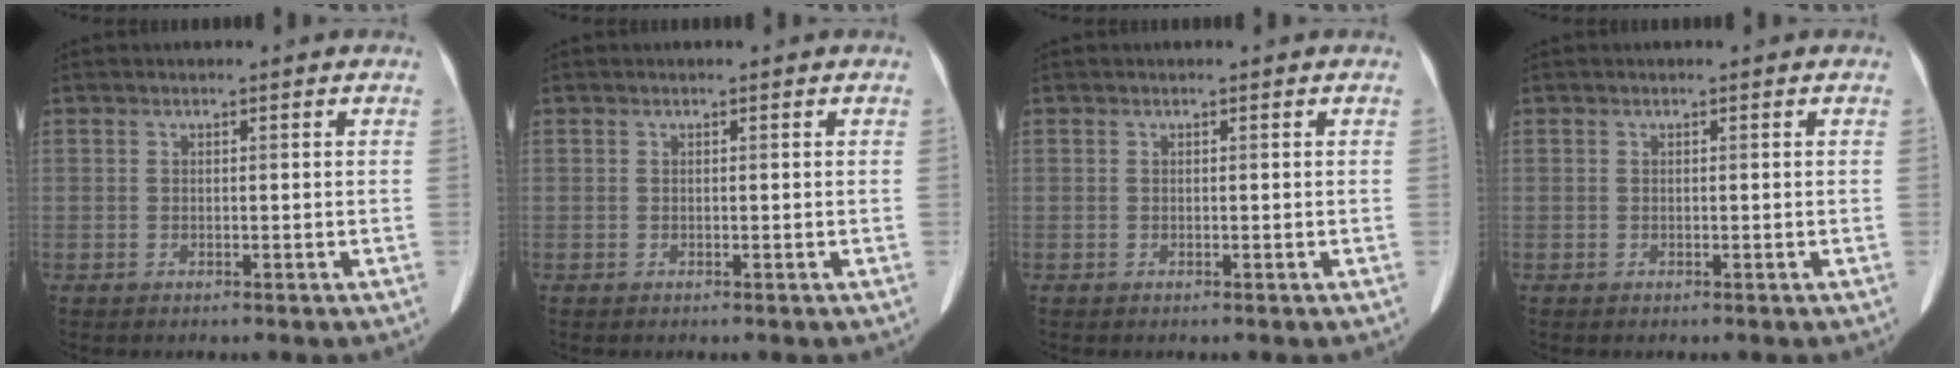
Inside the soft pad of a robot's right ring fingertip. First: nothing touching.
{"total": 0.0}
{"total": 0.0}
{"total": 0.0}